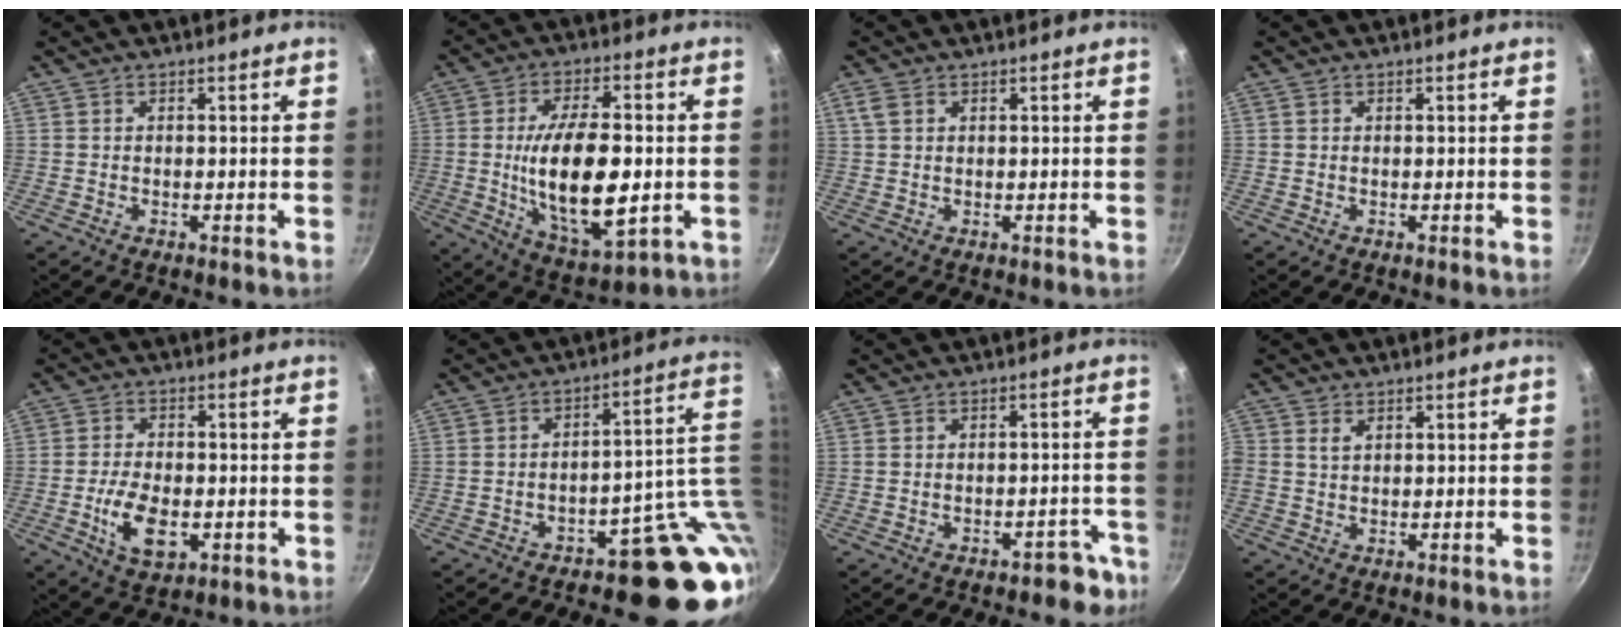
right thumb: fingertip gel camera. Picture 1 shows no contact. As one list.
[{"total": 18.1, "force": [-1.8, 8.1, 16.2], "torque": [-0.272, 0.001, -0.018]}, {"total": 2.3, "force": [1.1, 1.5, 1.4], "torque": [-0.029, 0.002, 0.026]}, {"total": 0.0}, {"total": 8.9, "force": [-2.2, 5.0, 7.1], "torque": [-0.124, 0.005, -0.034]}, {"total": 14.1, "force": [-4.1, 8.5, 10.6], "torque": [-0.041, 0.039, -0.053]}, {"total": 4.9, "force": [-3.4, 2.8, 2.1], "torque": [0.012, 0.049, -0.019]}, {"total": 2.2, "force": [0.9, 1.6, 1.2], "torque": [-0.018, 0.000, 0.017]}]